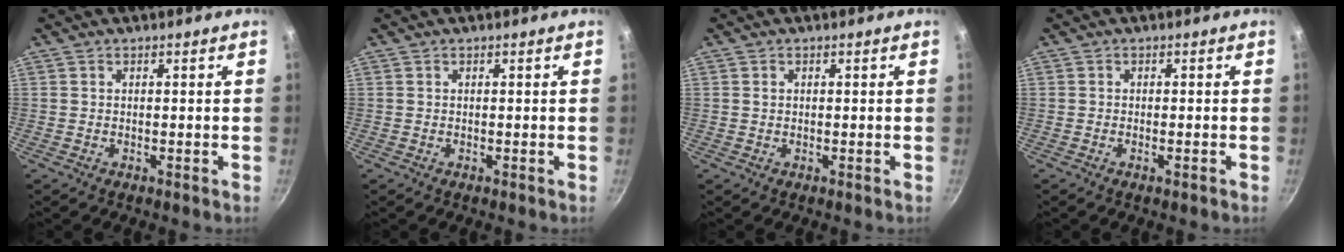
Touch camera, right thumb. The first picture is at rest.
{"total": 0.0}
{"total": 0.7, "force": [0.2, 0.6, 0.3], "torque": [-0.006, 0.003, 0.005]}
{"total": 1.0, "force": [-0.5, 0.2, 0.9], "torque": [-0.021, 0.004, -0.011]}